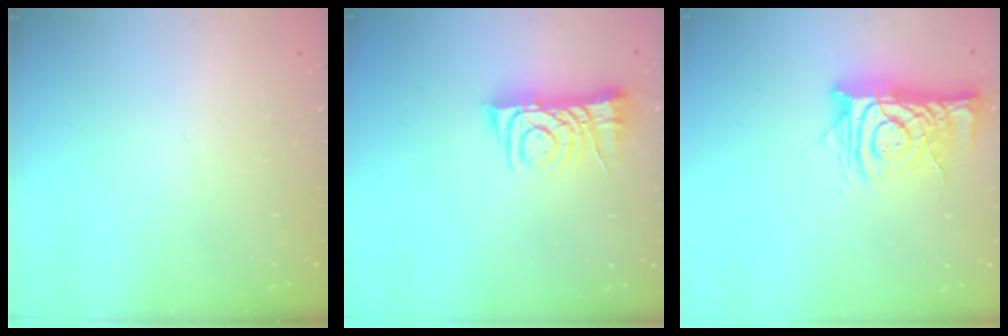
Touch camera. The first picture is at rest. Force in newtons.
{"total": 6.9, "press": 6.9, "slide": 0.9}
{"total": 13.3, "press": 13.3, "slide": 1.1}